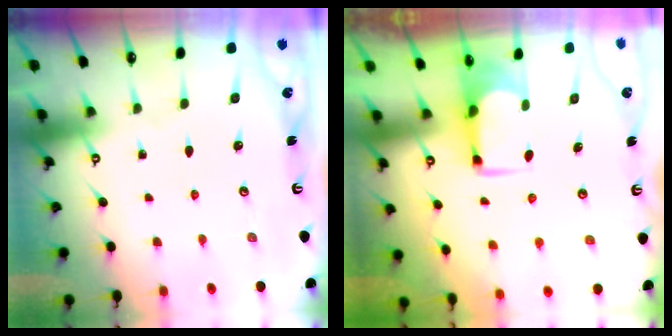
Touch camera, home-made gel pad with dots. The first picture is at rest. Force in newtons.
{"total": 1.9, "press": 1.6, "slide": 1.0}